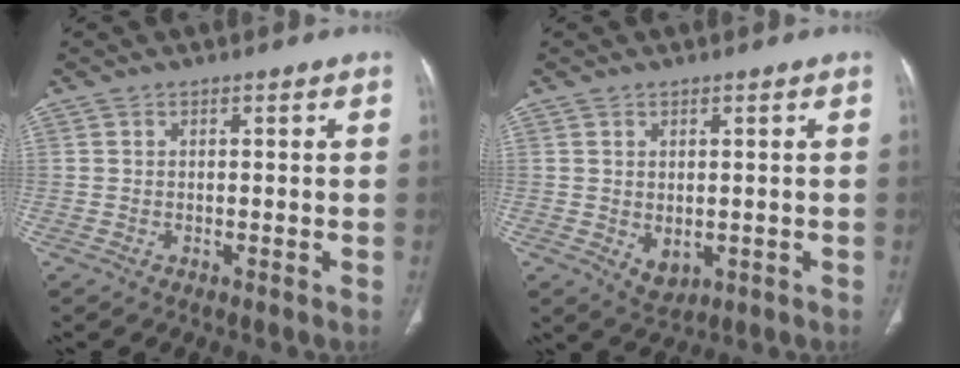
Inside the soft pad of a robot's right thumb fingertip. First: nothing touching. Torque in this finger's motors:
{"motor_torque": [-0.47, 0.32, 0.16, 0.35, 0.08]}